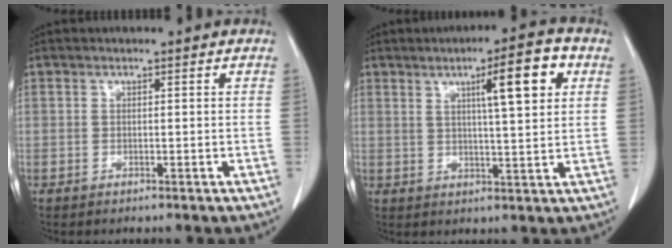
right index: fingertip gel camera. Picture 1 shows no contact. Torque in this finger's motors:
{"motor_torque": [1.36, 0.75, 0.57, 0.12]}